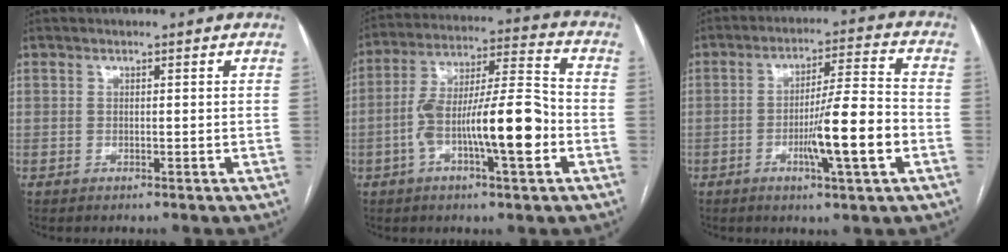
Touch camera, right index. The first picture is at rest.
{"total": 15.3, "force": [-4.2, 2.5, 14.5], "torque": [-0.255, 0.018, -0.070]}
{"total": 11.1, "force": [-3.4, 0.2, 10.6], "torque": [-0.172, -0.002, -0.055]}